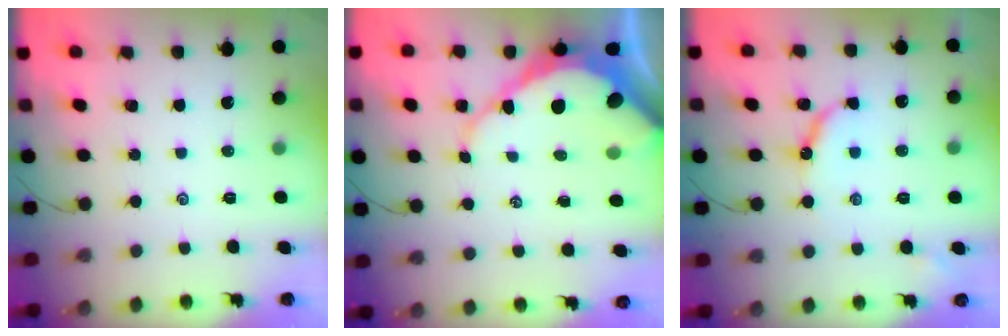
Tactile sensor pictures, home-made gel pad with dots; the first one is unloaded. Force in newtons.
{"total": 12.5, "press": 12.5, "slide": 0.9}
{"total": 8.3, "press": 8.3, "slide": 0.8}